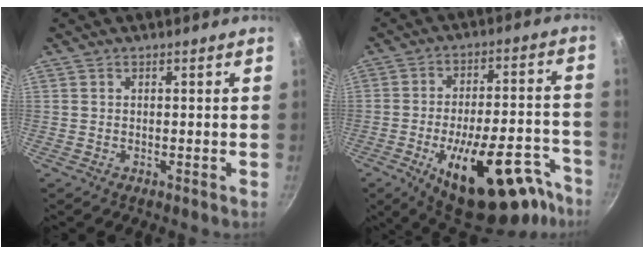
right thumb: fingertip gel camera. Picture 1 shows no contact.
{"total": 24.9, "force": [-13.7, 10.6, 18.0], "torque": [-0.196, 0.062, -0.190]}